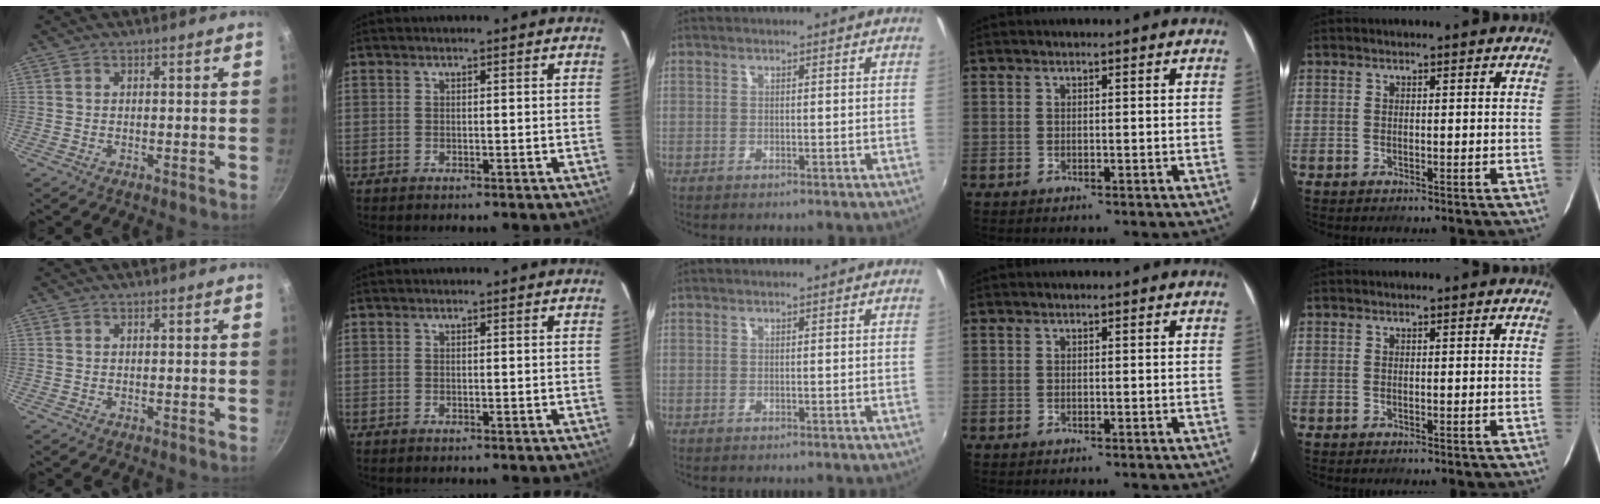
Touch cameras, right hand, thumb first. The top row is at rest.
{}